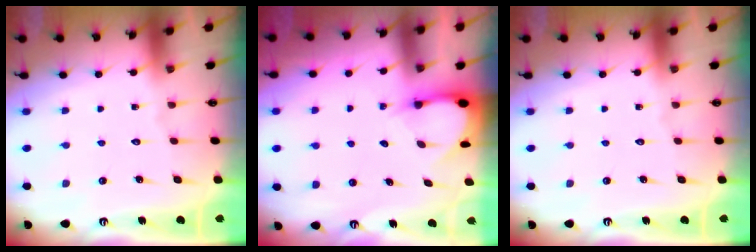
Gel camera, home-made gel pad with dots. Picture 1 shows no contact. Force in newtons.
{"total": 2.8, "press": 2.8, "slide": 0.2}
{"total": 0.0}